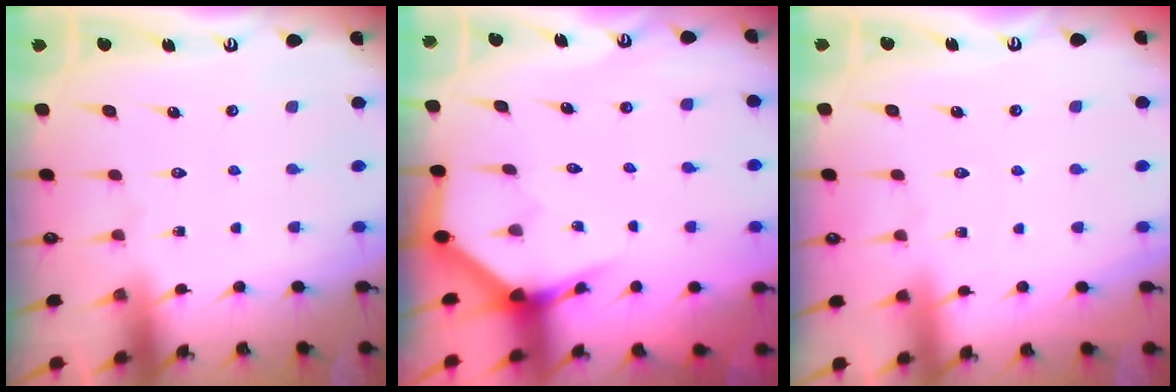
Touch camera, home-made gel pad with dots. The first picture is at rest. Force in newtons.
{"total": 3.8, "press": 3.8, "slide": 0.2}
{"total": 1.1, "press": 1.1, "slide": 0.2}